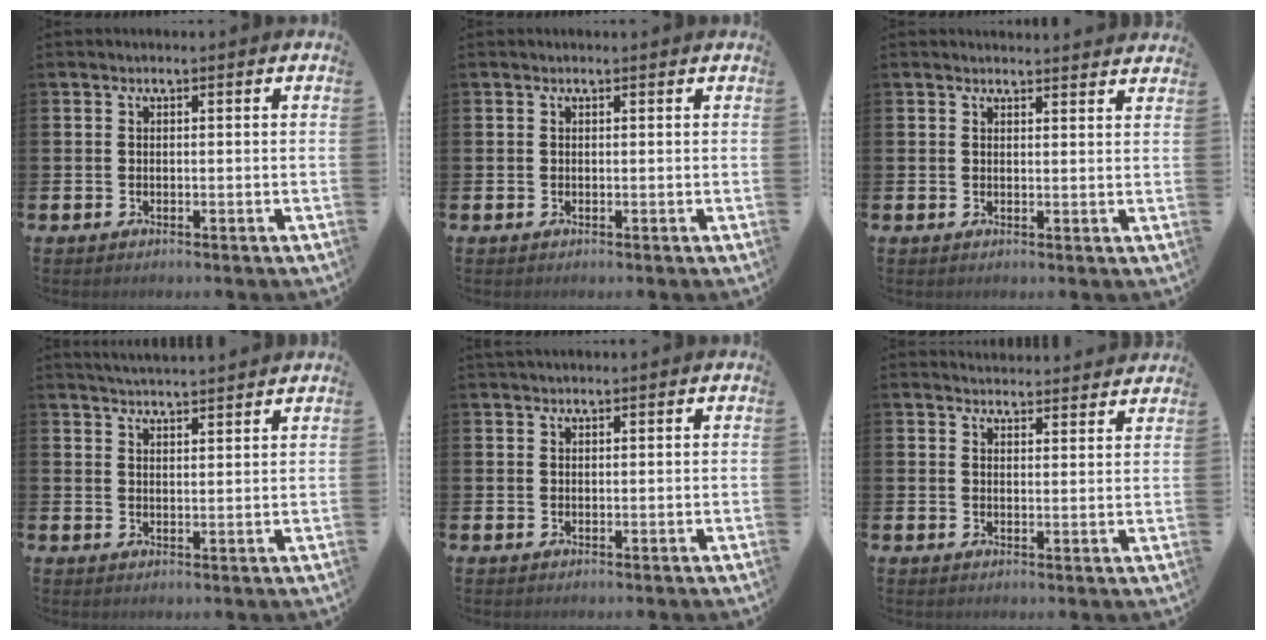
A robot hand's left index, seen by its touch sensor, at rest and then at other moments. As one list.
[{"total": 0.0}, {"total": 2.0, "force": [2.0, 0.0, -0.1], "torque": [0.009, -0.015, 0.034]}, {"total": 3.8, "force": [3.8, -0.4, 0.1], "torque": [-0.008, -0.024, 0.067]}, {"total": 0.9, "force": [0.9, 0.1, 0.1], "torque": [0.007, -0.003, 0.014]}, {"total": 3.6, "force": [3.6, 0.3, -0.1], "torque": [0.004, -0.026, 0.063]}]